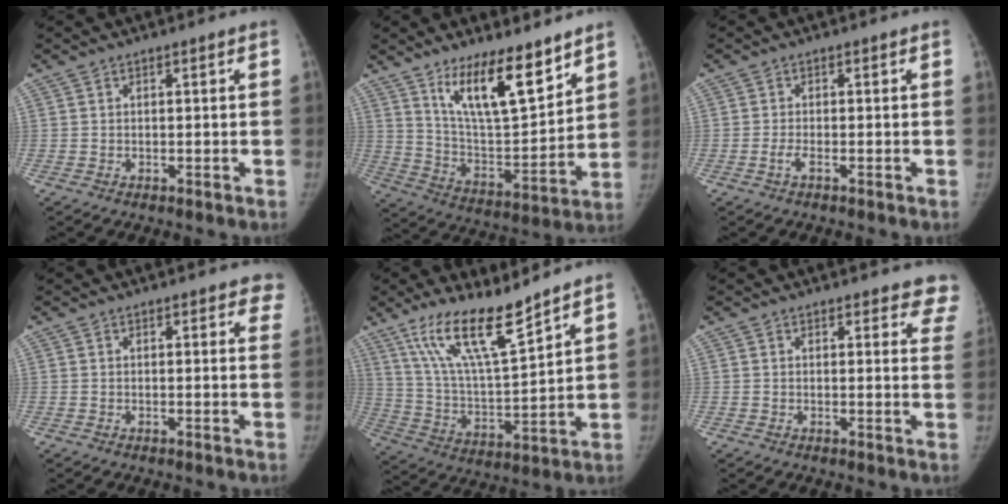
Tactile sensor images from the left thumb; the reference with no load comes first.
{"total": 16.3, "force": [11.1, 4.8, 10.9], "torque": [-0.149, -0.078, 0.205]}
{"total": 1.4, "force": [-0.7, 0.3, 1.2], "torque": [-0.029, 0.001, -0.017]}
{"total": 5.1, "force": [4.3, 1.9, 2.0], "torque": [0.015, -0.015, 0.034]}
{"total": 16.1, "force": [11.7, 3.0, 10.6], "torque": [-0.179, -0.067, 0.229]}
{"total": 8.3, "force": [7.6, 2.8, 1.9], "torque": [0.030, -0.034, 0.055]}